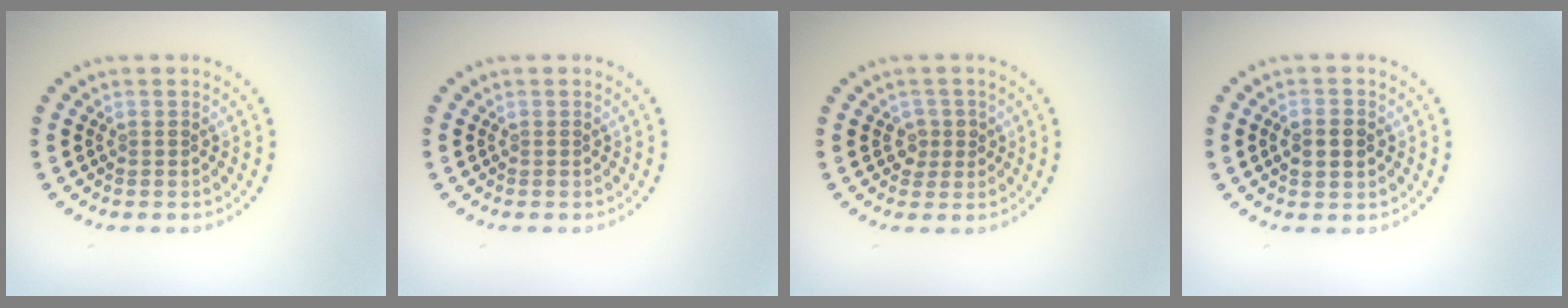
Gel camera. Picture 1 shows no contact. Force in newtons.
{"total": 0.0}
{"total": 1.6, "press": 1.4, "slide": 0.7}
{"total": 2.4, "press": 2.4, "slide": 0.0}